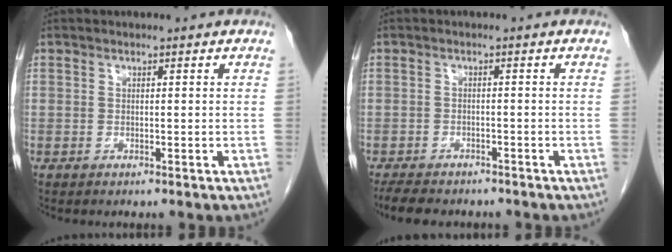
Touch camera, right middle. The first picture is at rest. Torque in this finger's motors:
{"motor_torque": [0.68, -0.32, -0.04, -0.01]}